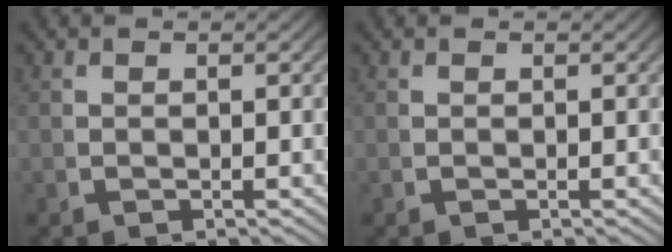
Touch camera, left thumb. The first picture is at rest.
{"total": 0.0}